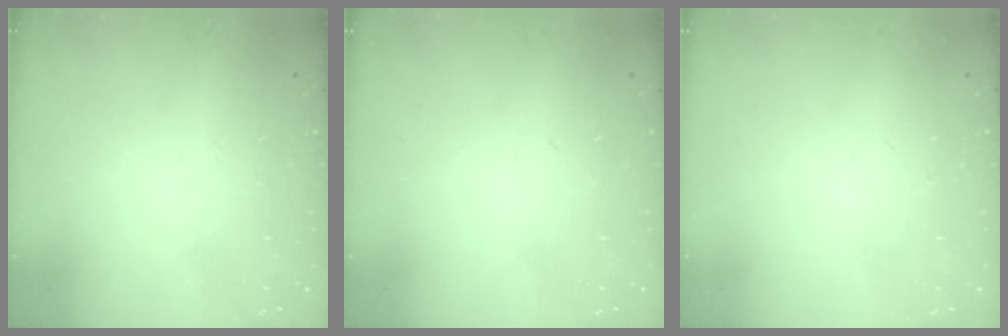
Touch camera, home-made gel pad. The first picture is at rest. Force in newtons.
{"total": 0.0}
{"total": 0.0}